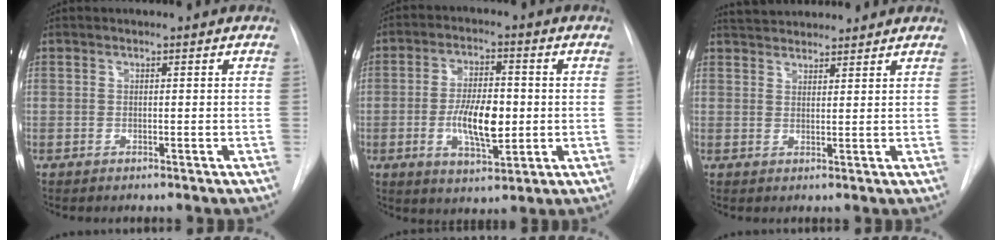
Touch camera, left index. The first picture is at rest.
{"total": 9.0, "force": [-1.2, 3.5, 8.2], "torque": [-0.153, -0.003, -0.019]}
{"total": 7.5, "force": [7.1, 1.4, 1.9], "torque": [-0.034, 0.032, 0.107]}